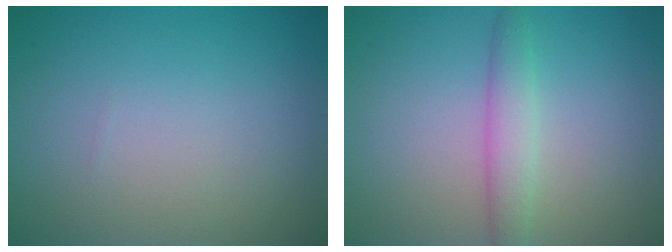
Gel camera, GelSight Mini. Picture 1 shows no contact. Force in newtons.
{"total": 2.4, "press": 2.4, "slide": 0.1}